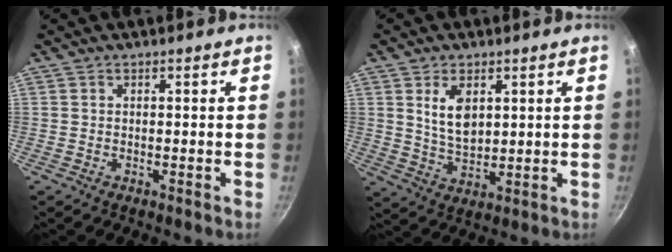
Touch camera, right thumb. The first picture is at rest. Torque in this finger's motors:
{"motor_torque": [0.10, 1.51, 0.91, 0.36, 0.04]}